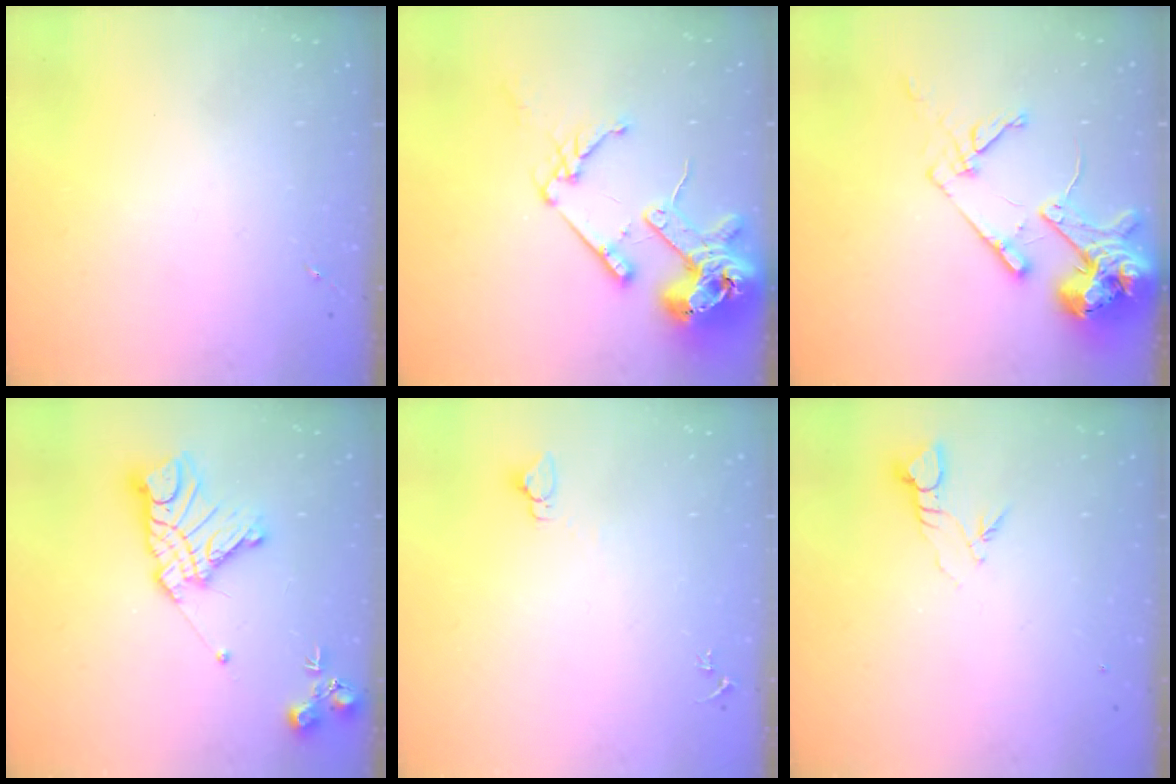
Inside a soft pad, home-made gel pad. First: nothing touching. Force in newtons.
{"total": 17.6, "press": 17.4, "slide": 2.3}
{"total": 16.6, "press": 16.5, "slide": 2.3}
{"total": 18.2, "press": 18.1, "slide": 1.5}
{"total": 2.8, "press": 2.8, "slide": 0.2}
{"total": 3.5, "press": 3.5, "slide": 0.2}